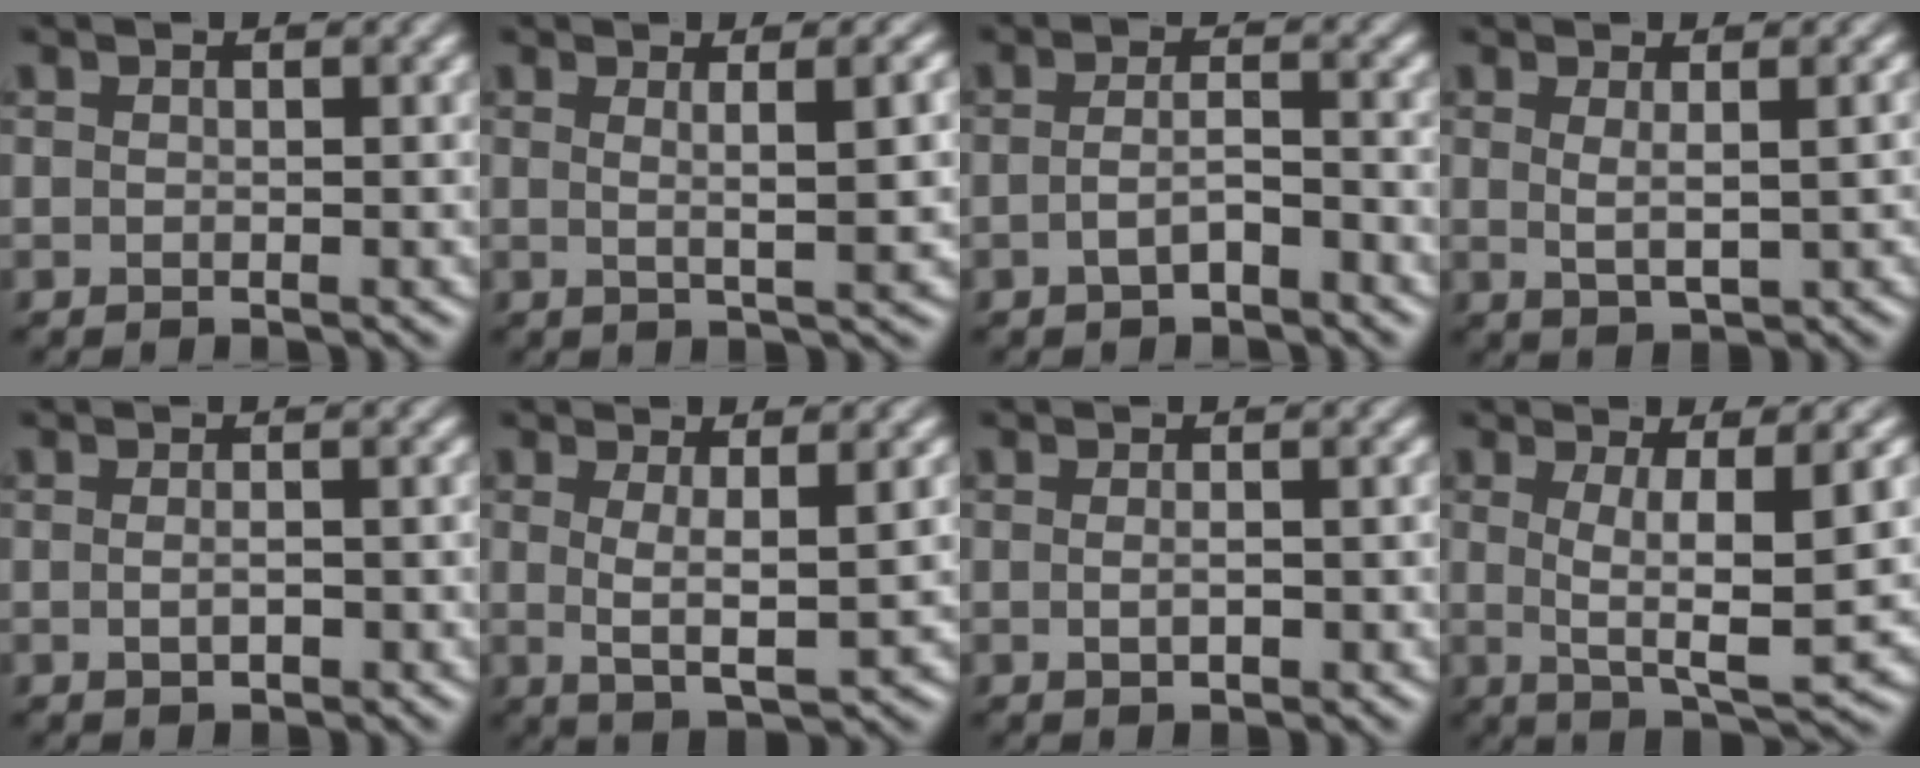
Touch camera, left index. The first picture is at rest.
{"total": 4.3, "force": [1.1, 0.8, 4.1], "torque": [-0.055, 0.003, 0.014]}
{"total": 2.1, "force": [-1.2, 0.6, 1.6], "torque": [-0.039, 0.000, -0.022]}
{"total": 2.3, "force": [0.7, 0.4, 2.1], "torque": [-0.043, -0.008, 0.015]}
{"total": 1.8, "force": [-0.4, 0.6, 1.6], "torque": [-0.020, -0.008, -0.005]}
{"total": 3.8, "force": [0.5, 0.6, 3.7], "torque": [-0.069, -0.009, 0.012]}
{"total": 2.2, "force": [-0.2, 0.9, 2.0], "torque": [-0.015, -0.007, -0.002]}
{"total": 7.1, "force": [0.8, 1.4, 6.9], "torque": [-0.114, -0.007, 0.019]}